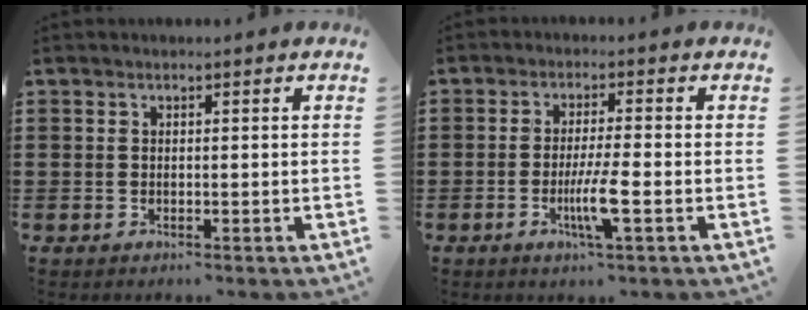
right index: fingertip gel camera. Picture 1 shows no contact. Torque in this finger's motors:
{"motor_torque": [2.14, 0.00, 0.37, 0.10]}